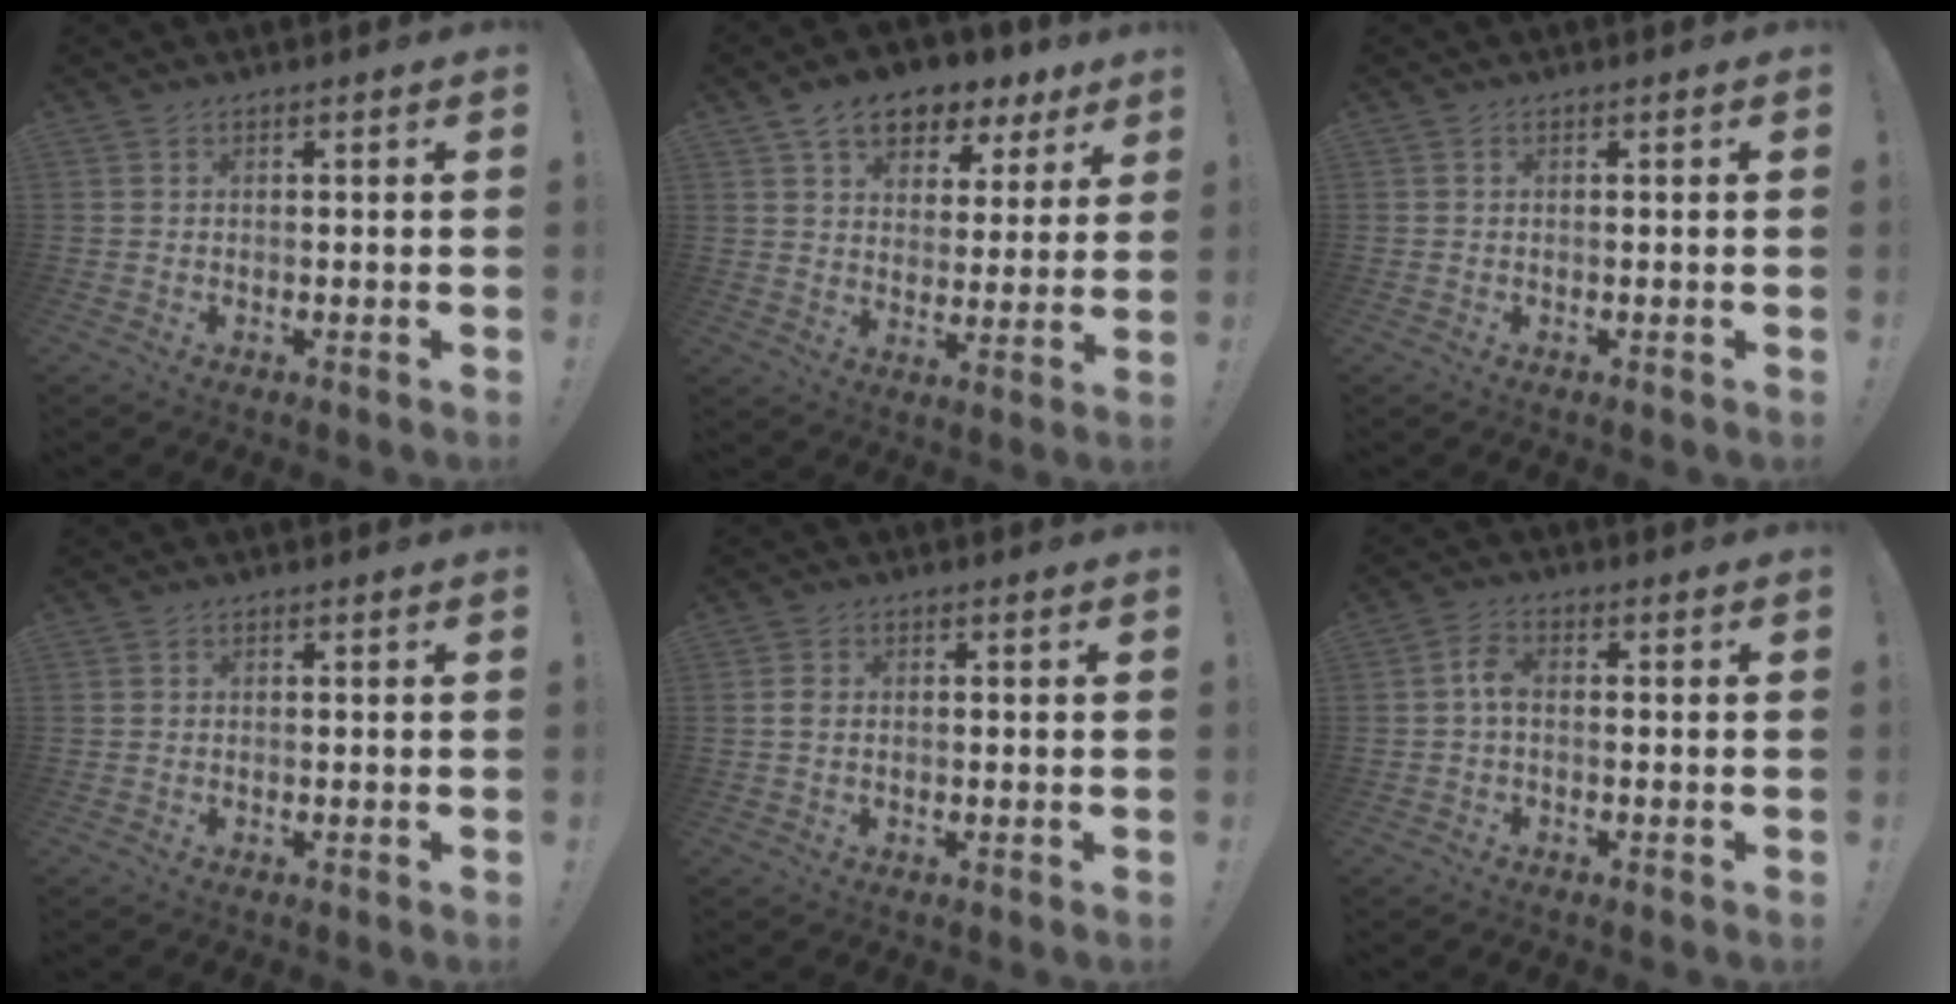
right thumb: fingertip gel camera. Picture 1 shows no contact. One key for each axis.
{"total": 11.4, "fx": 7.3, "fy": 7.0, "fz": 5.3, "tx": -0.082, "ty": -0.040, "tz": 0.137}
{"total": 0.0}
{"total": 0.0}
{"total": 1.8, "fx": -0.1, "fy": 1.3, "fz": 1.3, "tx": -0.016, "ty": 0.003, "tz": -0.004}
{"total": 4.1, "fx": -0.3, "fy": 2.1, "fz": 3.5, "tx": -0.072, "ty": 0.009, "tz": -0.007}